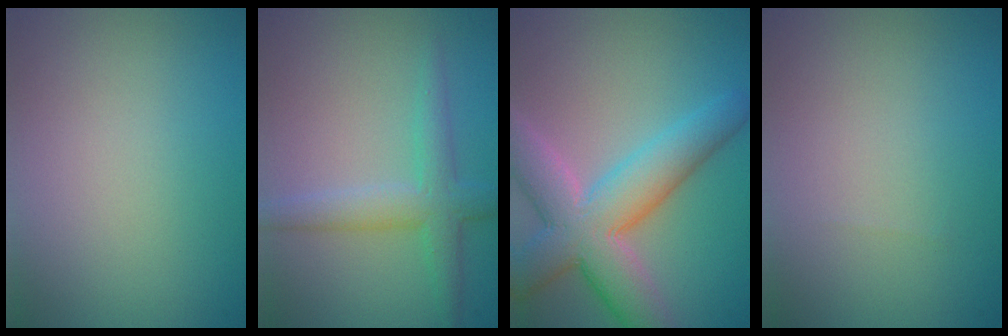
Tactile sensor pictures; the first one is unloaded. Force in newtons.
{"total": 3.5, "press": 3.5, "slide": 0.1}
{"total": 8.8, "press": 8.7, "slide": 0.7}
{"total": 0.0}